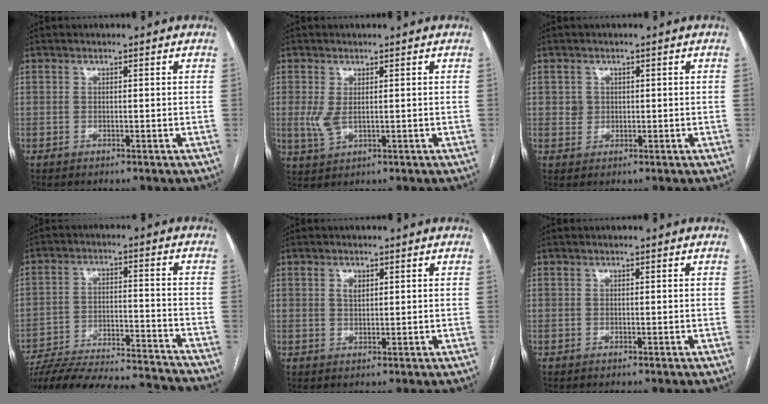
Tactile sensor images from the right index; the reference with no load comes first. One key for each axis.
{"total": 3.2, "fx": 0.3, "fy": 1.4, "fz": 2.8, "tx": -0.073, "ty": -0.004, "tz": 0.015}
{"total": 1.8, "fx": 0.4, "fy": 1.7, "fz": 0.2, "tx": 0.000, "ty": 0.000, "tz": 0.005}
{"total": 25.0, "fx": -23.4, "fy": 2.7, "fz": 8.3, "tx": -0.128, "ty": -0.018, "tz": -0.333}
{"total": 1.7, "fx": 0.7, "fy": 1.0, "fz": 1.2, "tx": -0.022, "ty": 0.002, "tz": 0.014}
{"total": 0.0}